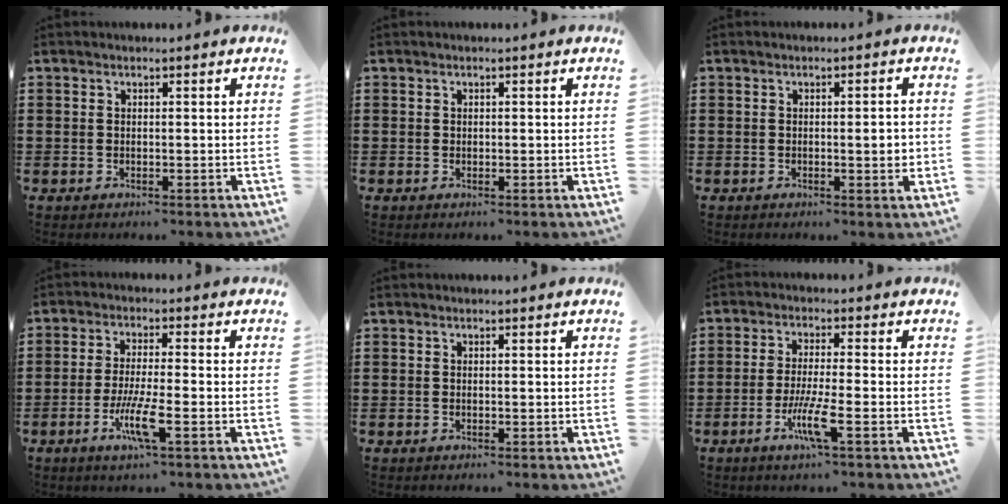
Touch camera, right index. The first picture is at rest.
{"total": 0.0}
{"total": 2.8, "force": [-0.1, 0.5, 2.8], "torque": [-0.039, -0.004, -0.004]}
{"total": 6.6, "force": [-2.7, 0.7, 6.0], "torque": [-0.118, -0.013, -0.052]}
{"total": 0.0}
{"total": 6.3, "force": [-2.8, 0.4, 5.7], "torque": [-0.113, -0.016, -0.052]}